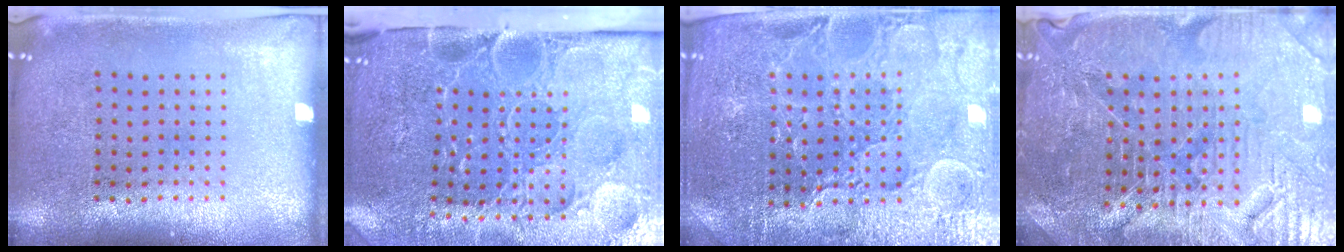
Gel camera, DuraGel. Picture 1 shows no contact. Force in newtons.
{"total": 5.2, "press": 4.2, "slide": 3.0}
{"total": 4.3, "press": 4.1, "slide": 1.3}
{"total": 4.6, "press": 4.4, "slide": 1.3}